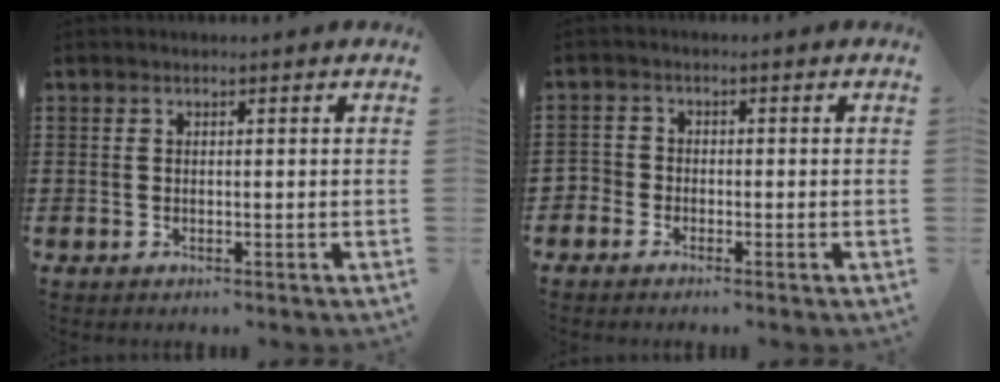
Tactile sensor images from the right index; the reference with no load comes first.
{"total": 1.7, "force": [-1.5, 0.9, 0.0], "torque": [-0.006, 0.001, -0.033]}